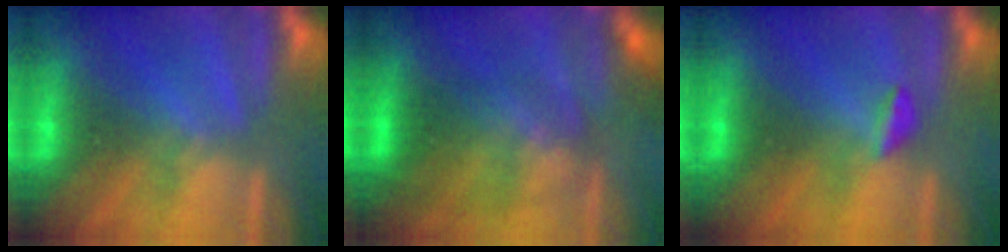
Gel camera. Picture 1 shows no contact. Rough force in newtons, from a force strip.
{"total": 2.8}
{"total": 2.8}